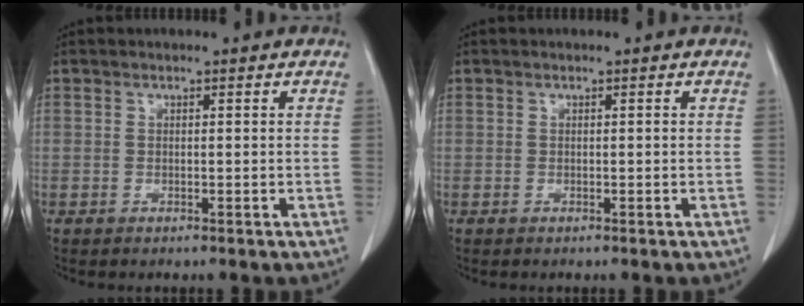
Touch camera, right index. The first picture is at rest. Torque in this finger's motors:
{"motor_torque": [0.13, -0.07, 0.02, 0.00]}